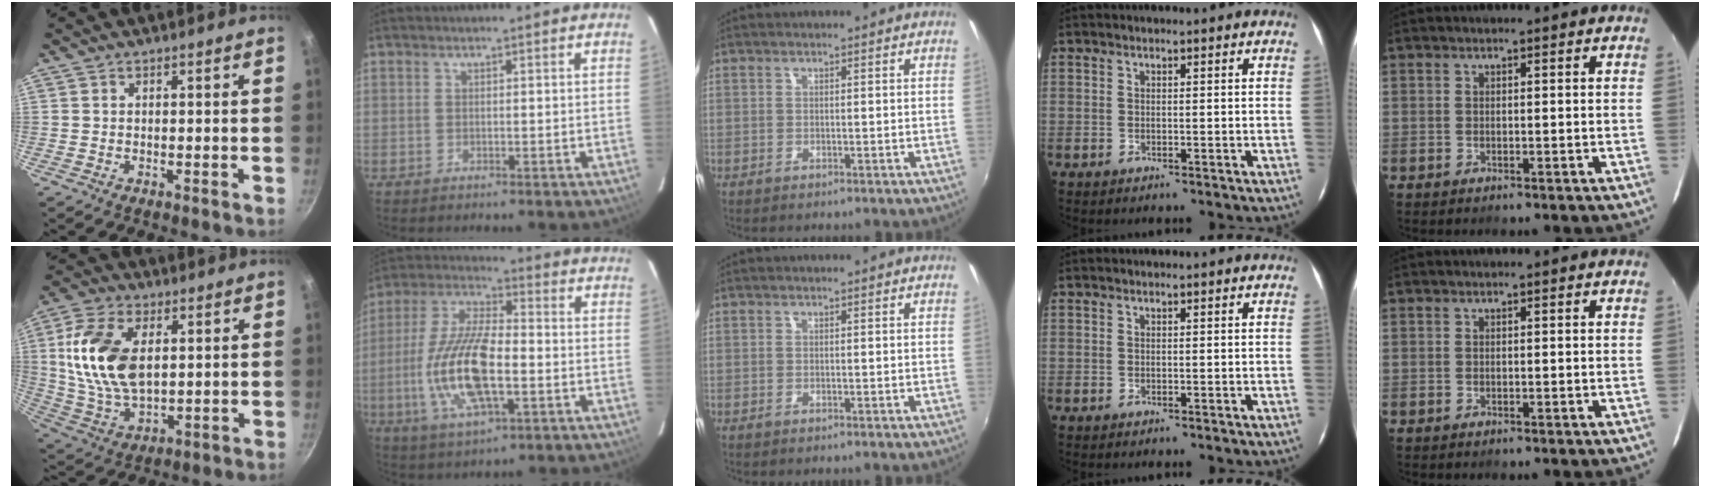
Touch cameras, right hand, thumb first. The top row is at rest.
{"thumb": {"total": 16.3, "force": [3.2, 9.4, 12.9], "torque": [-0.238, -0.009, 0.069]}, "index": {"total": 17.2, "force": [-3.6, 6.3, 15.6], "torque": [-0.323, -0.006, -0.070]}}